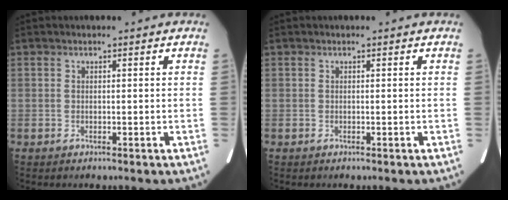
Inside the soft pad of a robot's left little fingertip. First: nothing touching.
{"total": 0.0}